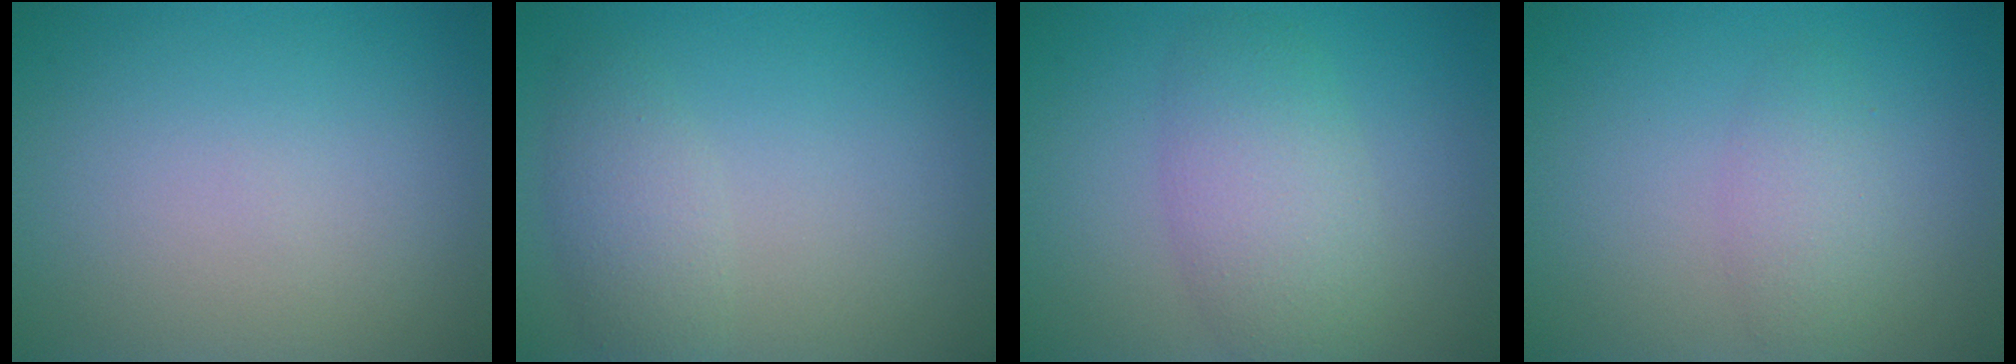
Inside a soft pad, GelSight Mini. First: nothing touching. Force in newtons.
{"total": 2.4, "press": 2.4, "slide": 0.1}
{"total": 4.6, "press": 4.6, "slide": 0.1}
{"total": 2.3, "press": 2.3, "slide": 0.0}